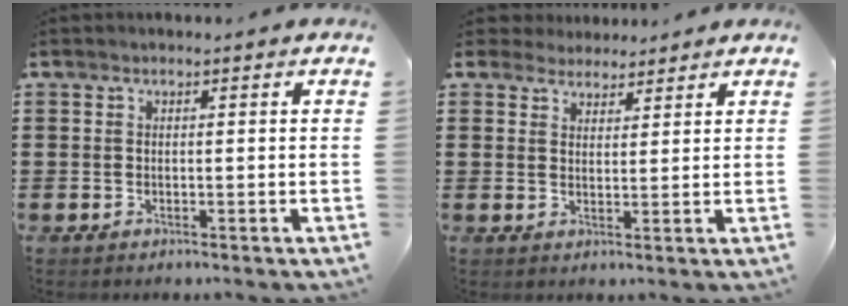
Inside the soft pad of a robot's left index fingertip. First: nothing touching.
{"total": 3.1, "force": [2.9, 1.3, -0.1], "torque": [-0.010, 0.003, 0.056]}